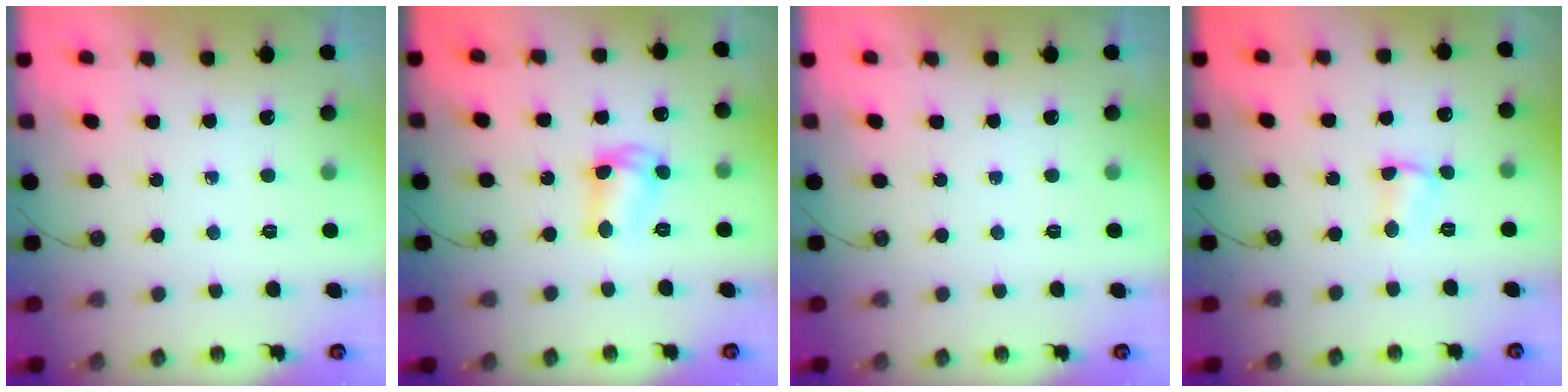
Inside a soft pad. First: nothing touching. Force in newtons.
{"total": 9.1, "press": 9.1, "slide": 0.9}
{"total": 0.0}
{"total": 2.9, "press": 2.9, "slide": 0.4}